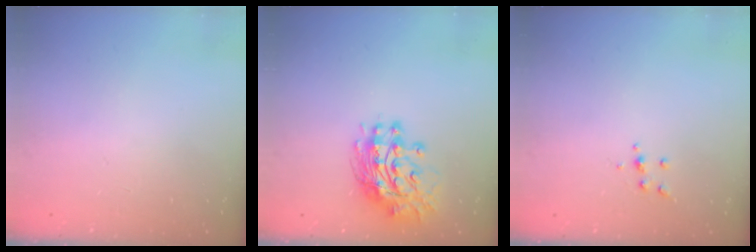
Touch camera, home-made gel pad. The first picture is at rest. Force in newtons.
{"total": 12.3, "press": 12.2, "slide": 1.6}
{"total": 4.0, "press": 3.9, "slide": 0.9}